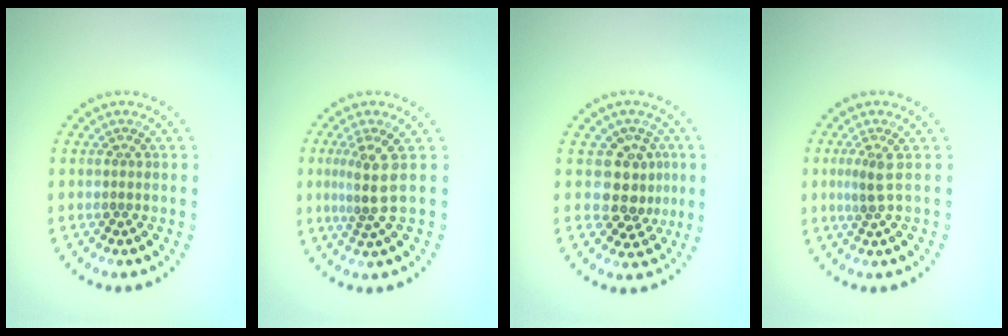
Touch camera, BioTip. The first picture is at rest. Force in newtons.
{"total": 3.0, "press": 2.0, "slide": 2.2}
{"total": 3.7, "press": 3.3, "slide": 1.7}
{"total": 1.8, "press": 1.3, "slide": 1.2}